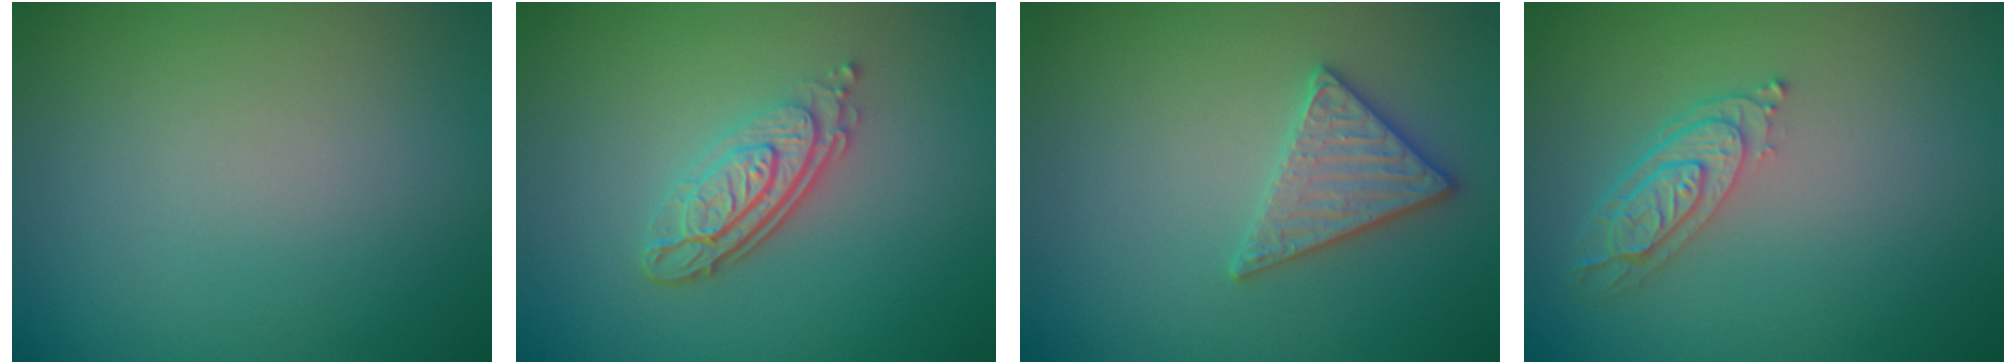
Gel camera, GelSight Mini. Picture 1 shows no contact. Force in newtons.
{"total": 4.3, "press": 3.0, "slide": 3.1}
{"total": 2.8, "press": 2.7, "slide": 0.7}
{"total": 3.6, "press": 3.1, "slide": 1.8}